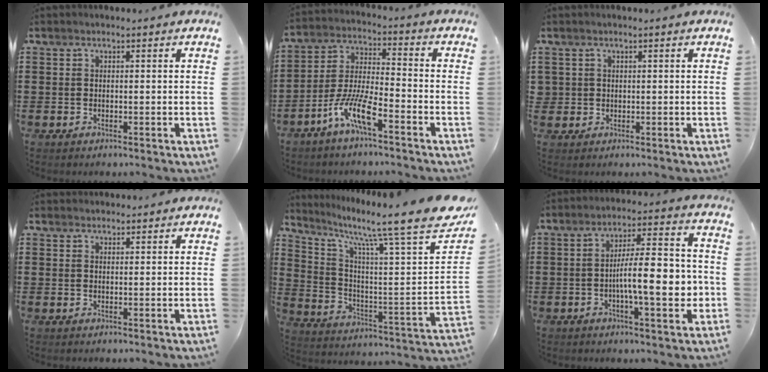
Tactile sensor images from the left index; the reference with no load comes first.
{"total": 9.2, "force": [-6.4, 1.5, 6.5], "torque": [-0.149, -0.006, -0.126]}
{"total": 1.1, "force": [0.2, 1.1, 0.1], "torque": [-0.007, 0.005, 0.003]}
{"total": 1.3, "force": [1.2, 0.3, 0.0], "torque": [-0.003, 0.002, 0.024]}
{"total": 11.0, "force": [8.5, 0.0, 7.1], "torque": [-0.148, -0.076, 0.124]}
{"total": 10.7, "force": [-1.7, 3.0, 10.2], "torque": [-0.147, -0.001, -0.031]}